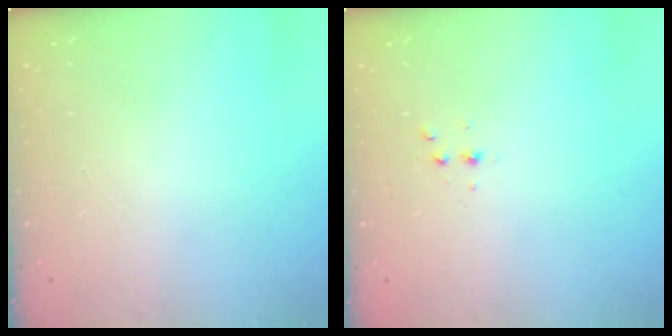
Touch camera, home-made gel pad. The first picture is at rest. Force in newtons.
{"total": 2.3, "press": 2.3, "slide": 0.3}